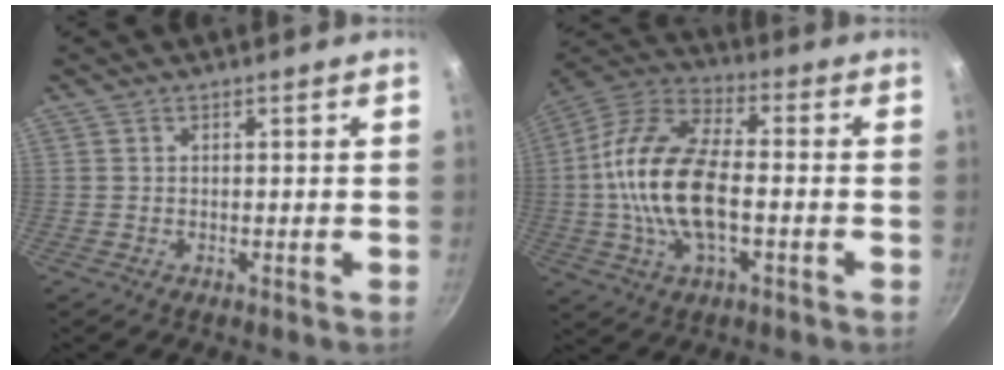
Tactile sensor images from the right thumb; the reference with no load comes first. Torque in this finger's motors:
{"motor_torque": [0.09, 1.21, 2.03, -0.75, 0.66]}